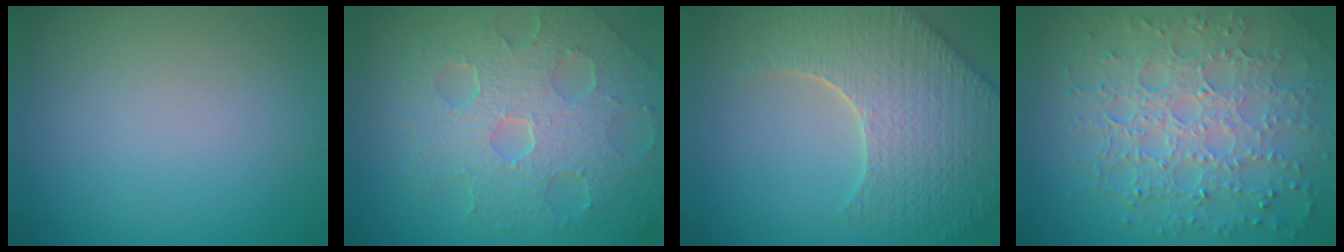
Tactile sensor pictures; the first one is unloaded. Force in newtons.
{"total": 8.7, "press": 5.9, "slide": 6.4}
{"total": 8.6, "press": 6.3, "slide": 5.9}
{"total": 7.7, "press": 5.4, "slide": 5.5}